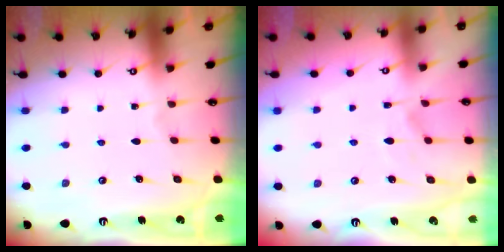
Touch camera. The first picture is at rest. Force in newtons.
{"total": 1.9, "press": 1.4, "slide": 1.2}